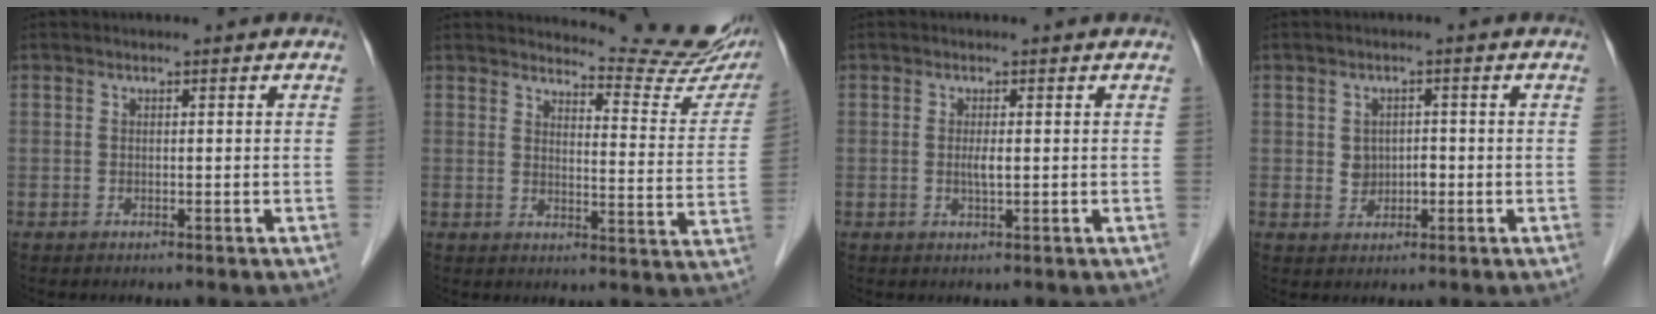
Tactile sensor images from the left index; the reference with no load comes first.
{"total": 13.4, "force": [13.1, 0.4, 2.5], "torque": [-0.026, -0.086, 0.141]}
{"total": 1.4, "force": [0.0, 0.2, 1.4], "torque": [-0.029, -0.002, 0.000]}
{"total": 2.6, "force": [-0.2, 2.2, 1.3], "torque": [-0.019, 0.004, 0.002]}